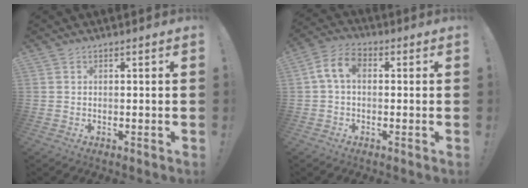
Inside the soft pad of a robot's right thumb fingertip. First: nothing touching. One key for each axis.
{"total": 7.7, "fx": 0.9, "fy": 4.7, "fz": 6.0, "tx": -0.117, "ty": 0.009, "tz": 0.019}